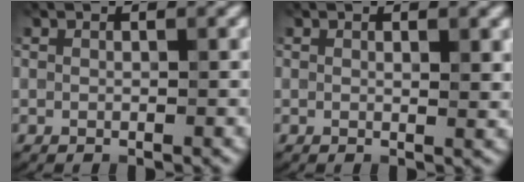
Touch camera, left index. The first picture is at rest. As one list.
[{"total": 1.5, "force": [0.6, 0.6, 1.3], "torque": [-0.019, 0.001, 0.012]}]